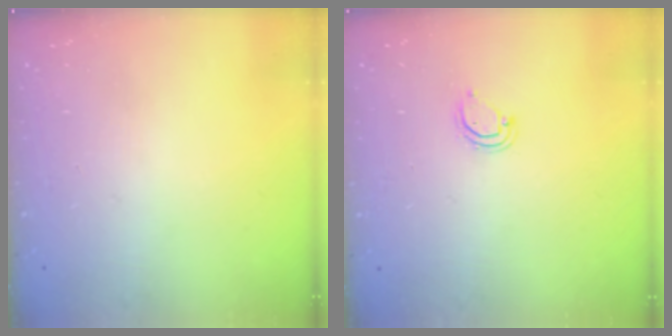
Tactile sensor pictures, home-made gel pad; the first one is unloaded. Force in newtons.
{"total": 3.6, "press": 3.6, "slide": 0.5}